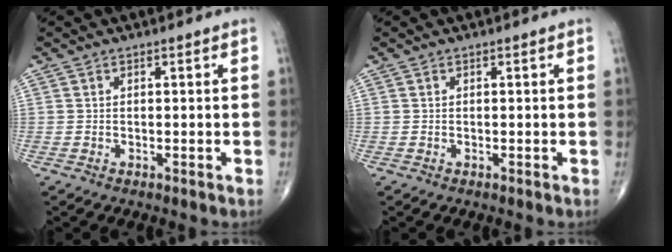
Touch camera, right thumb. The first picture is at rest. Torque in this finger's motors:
{"motor_torque": [0.03, 0.02, 0.00, 0.00, 0.00]}